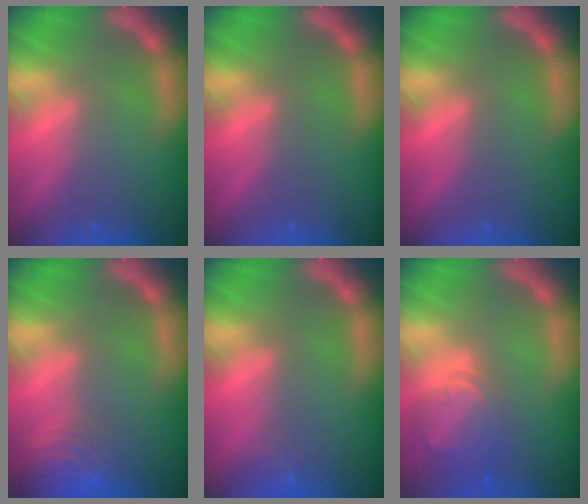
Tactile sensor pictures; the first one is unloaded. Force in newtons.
{"total": 0.0}
{"total": 0.0}
{"total": 6.5}
{"total": 1.4}
{"total": 5.0}